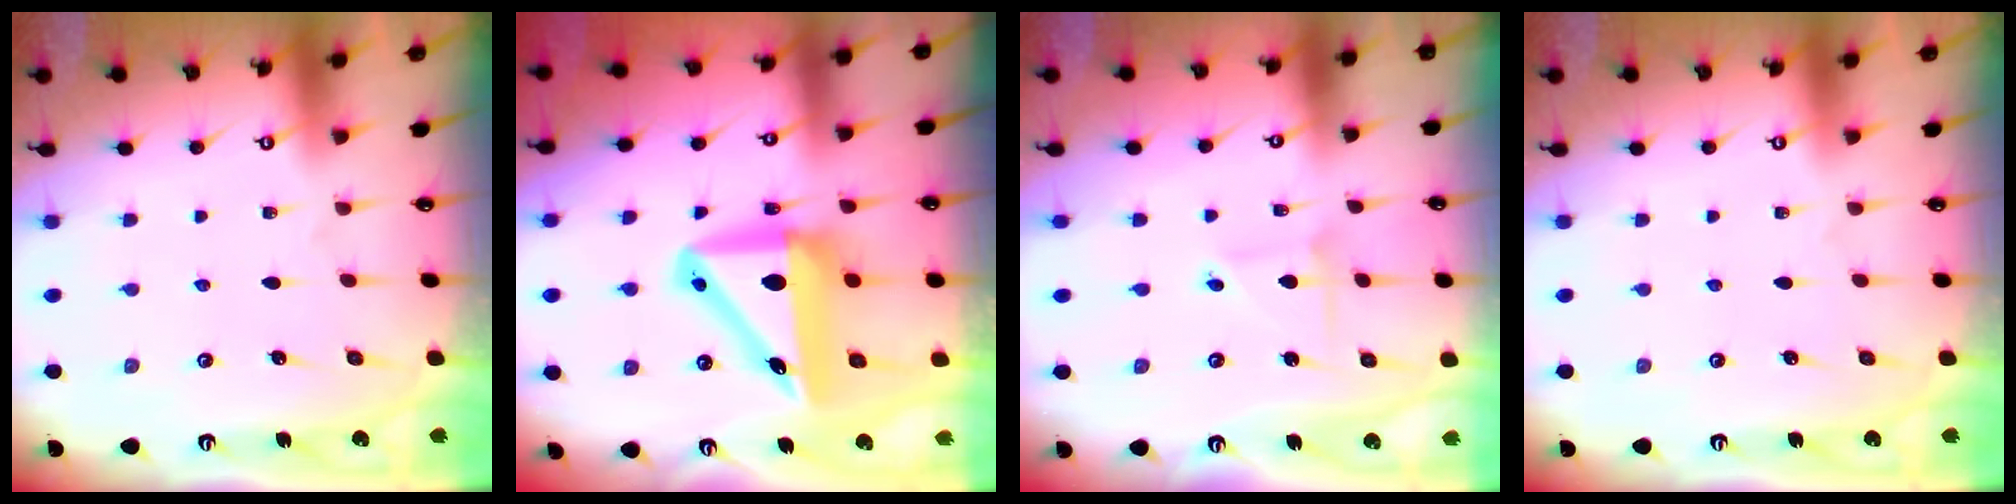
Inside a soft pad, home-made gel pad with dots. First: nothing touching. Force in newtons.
{"total": 13.5, "press": 13.1, "slide": 3.0}
{"total": 2.1, "press": 2.1, "slide": 0.1}
{"total": 0.0}